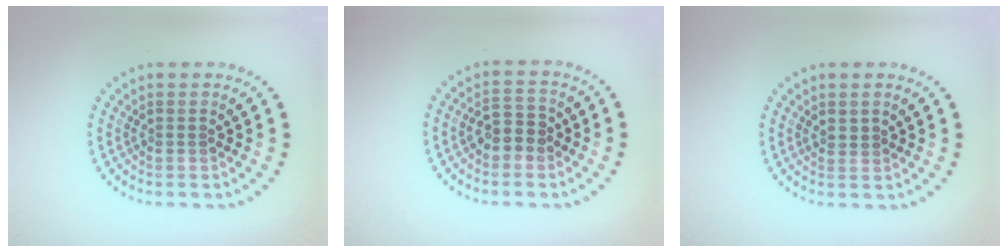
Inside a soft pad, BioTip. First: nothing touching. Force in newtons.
{"total": 2.5, "press": 2.4, "slide": 0.6}
{"total": 0.5, "press": 0.3, "slide": 0.4}